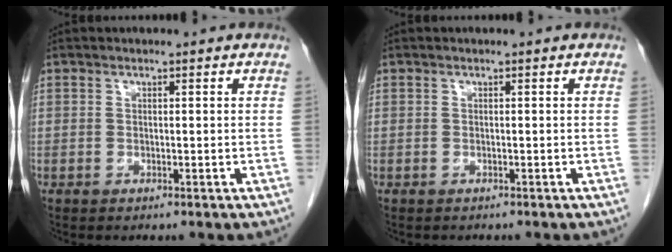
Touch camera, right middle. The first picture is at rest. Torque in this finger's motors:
{"motor_torque": [0.01, 0.00, 0.00, 0.00]}